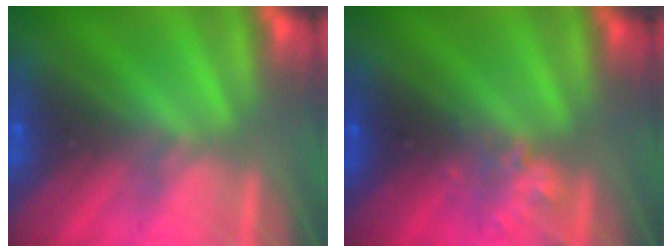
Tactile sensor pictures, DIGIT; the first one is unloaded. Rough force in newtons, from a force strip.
{"total": 2.4}